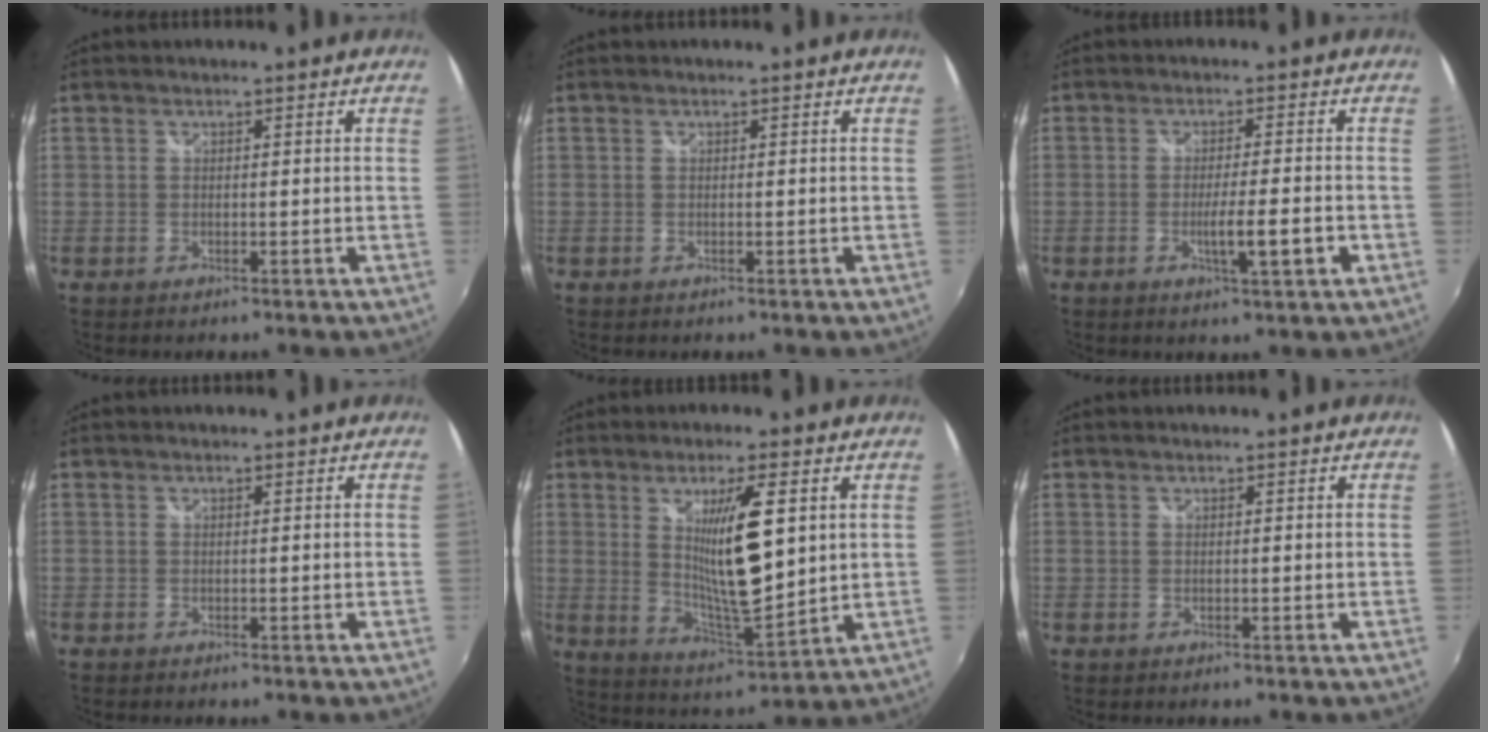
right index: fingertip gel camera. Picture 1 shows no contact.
{"total": 0.0}
{"total": 5.7, "force": [-2.0, 0.0, 5.4], "torque": [-0.088, -0.014, -0.032]}
{"total": 0.0}
{"total": 12.5, "force": [3.0, 2.3, 11.9], "torque": [-0.197, -0.017, 0.062]}
{"total": 0.0}